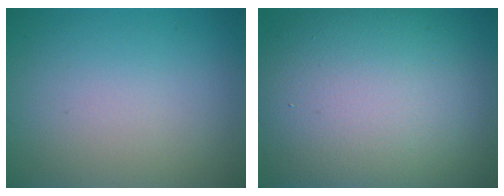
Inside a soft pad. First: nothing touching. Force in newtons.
{"total": 15.4, "press": 15.4, "slide": 0.9}